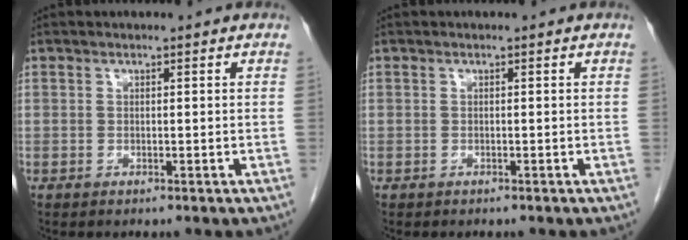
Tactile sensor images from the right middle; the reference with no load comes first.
{"total": 0.0}